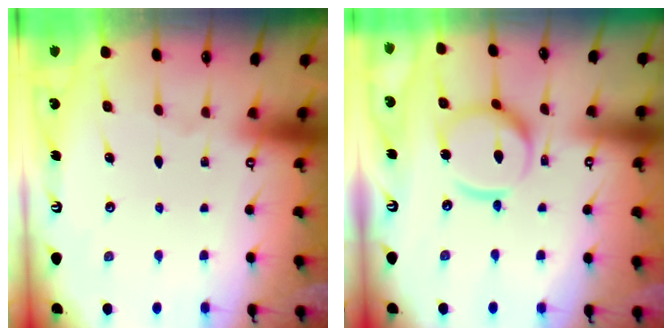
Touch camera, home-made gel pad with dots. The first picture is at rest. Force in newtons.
{"total": 12.9, "press": 12.9, "slide": 1.2}